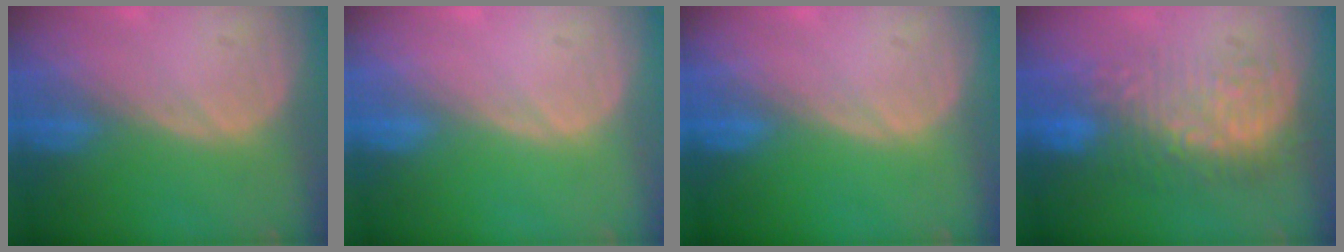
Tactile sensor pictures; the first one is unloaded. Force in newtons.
{"total": 0.0}
{"total": 0.0}
{"total": 8.7, "press": 8.6, "slide": 1.4}